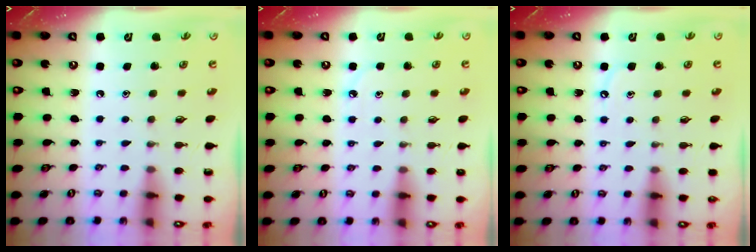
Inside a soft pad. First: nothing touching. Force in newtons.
{"total": 3.7, "press": 3.6, "slide": 0.5}
{"total": 4.5, "press": 4.4, "slide": 0.6}